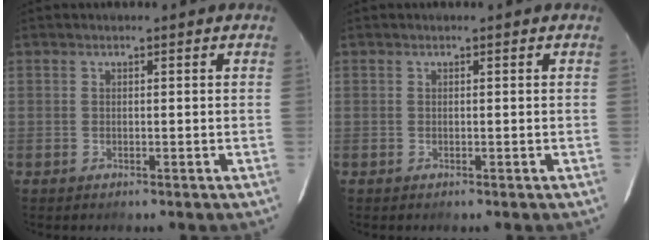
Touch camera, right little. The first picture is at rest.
{"total": 0.0}